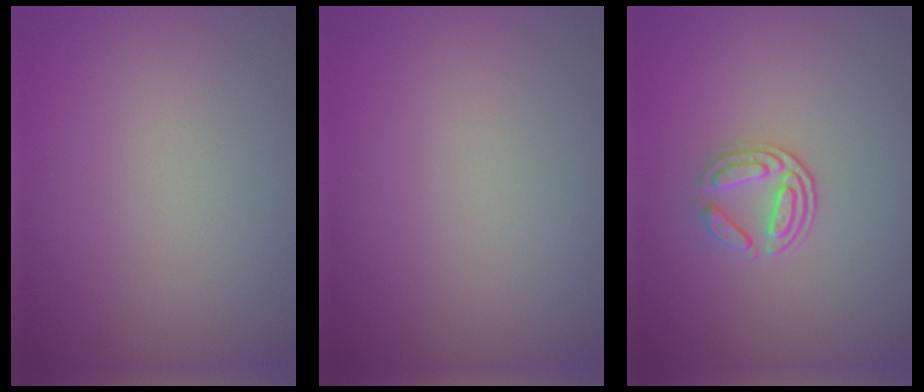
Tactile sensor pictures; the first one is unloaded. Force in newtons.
{"total": 0.0}
{"total": 2.4, "press": 1.9, "slide": 1.5}